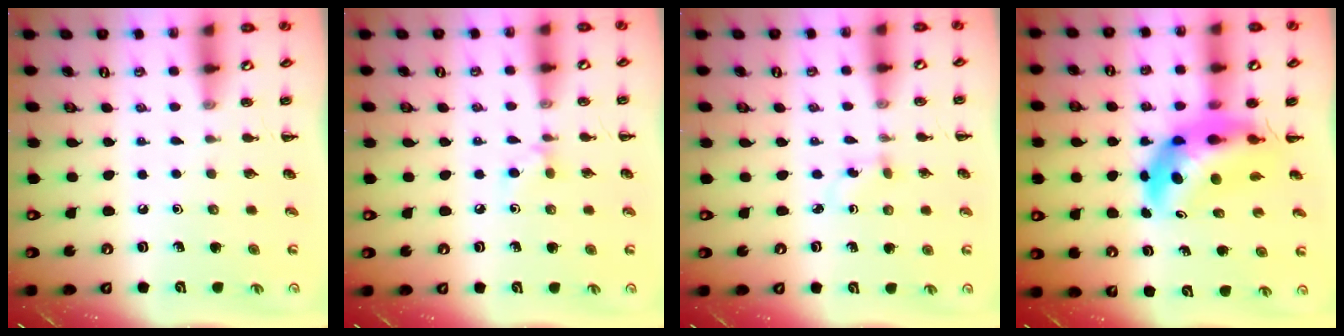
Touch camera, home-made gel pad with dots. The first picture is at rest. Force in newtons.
{"total": 5.3, "press": 4.9, "slide": 1.9}
{"total": 1.9, "press": 1.6, "slide": 0.9}
{"total": 8.7, "press": 8.3, "slide": 2.3}